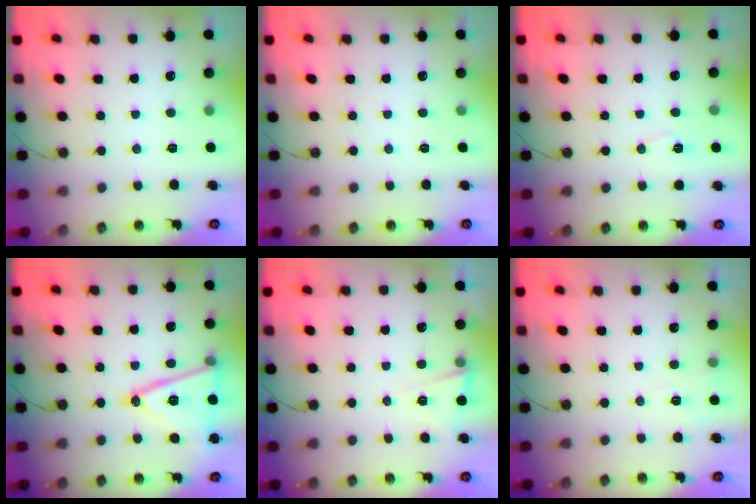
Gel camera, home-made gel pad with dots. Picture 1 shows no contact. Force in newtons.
{"total": 1.5, "press": 0.2, "slide": 1.5}
{"total": 6.2, "press": 5.1, "slide": 3.5}
{"total": 17.6, "press": 17.3, "slide": 3.4}
{"total": 2.8, "press": 2.4, "slide": 1.4}
{"total": 5.7, "press": 4.1, "slide": 4.0}